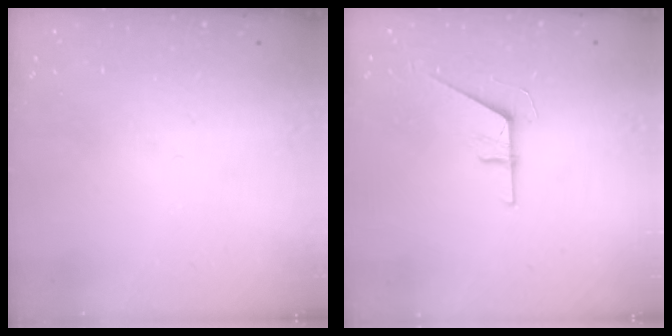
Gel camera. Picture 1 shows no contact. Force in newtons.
{"total": 5.9, "press": 5.9, "slide": 0.6}